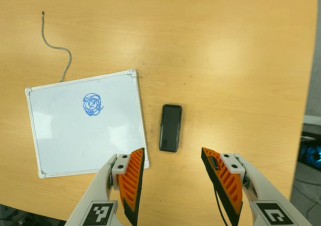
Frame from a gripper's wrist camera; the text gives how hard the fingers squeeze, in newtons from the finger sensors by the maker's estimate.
{"total": 0.0}